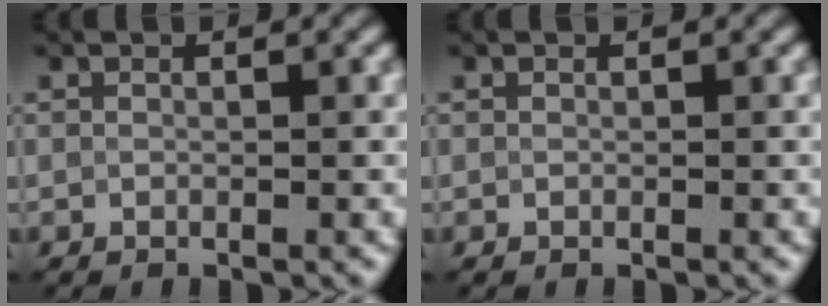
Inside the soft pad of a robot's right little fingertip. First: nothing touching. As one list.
[{"total": 0.0}]